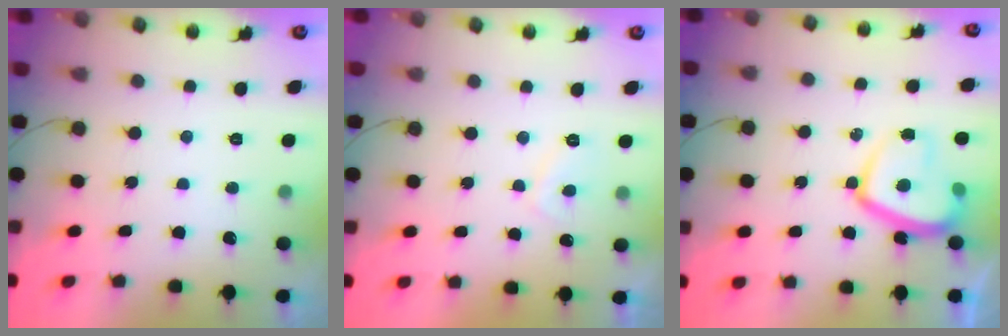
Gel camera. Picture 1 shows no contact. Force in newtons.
{"total": 2.4, "press": 2.4, "slide": 0.6}
{"total": 12.3, "press": 12.3, "slide": 1.2}